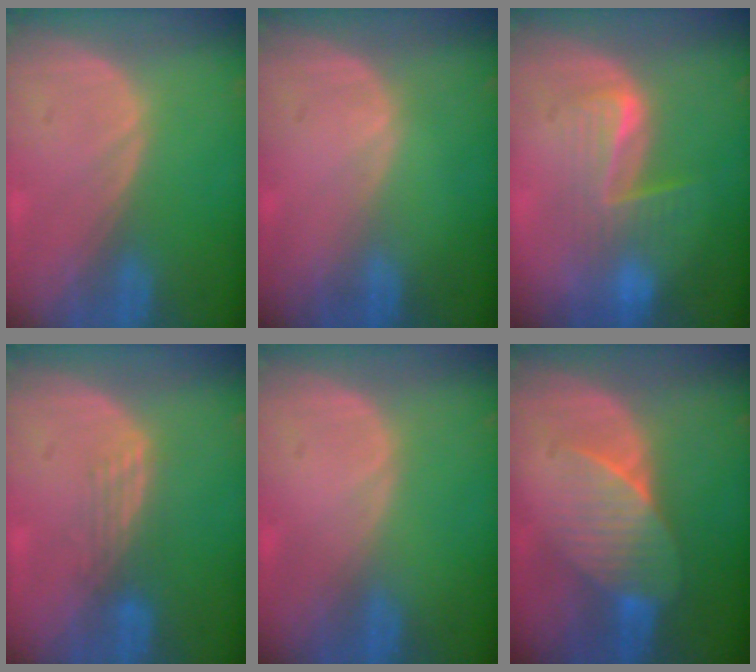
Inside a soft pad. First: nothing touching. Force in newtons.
{"total": 0.0}
{"total": 6.3, "press": 6.2, "slide": 1.3}
{"total": 3.1, "press": 2.6, "slide": 1.6}
{"total": 0.0}
{"total": 7.4, "press": 6.9, "slide": 2.5}